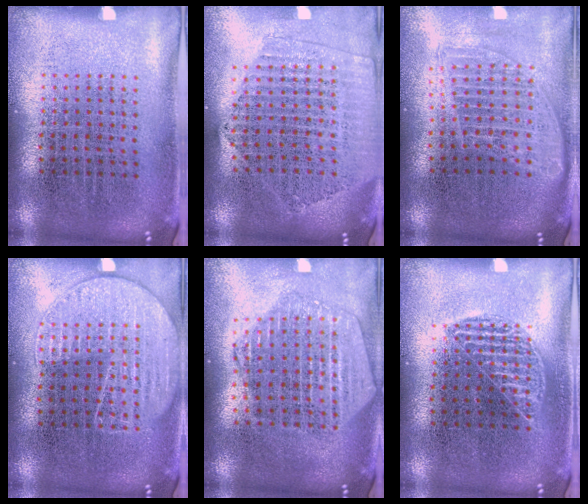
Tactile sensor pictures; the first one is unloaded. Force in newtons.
{"total": 2.0, "press": 1.8, "slide": 0.9}
{"total": 1.6, "press": 1.4, "slide": 0.8}
{"total": 2.6, "press": 2.6, "slide": 0.3}
{"total": 2.2, "press": 1.9, "slide": 0.9}
{"total": 1.2, "press": 1.2, "slide": 0.2}